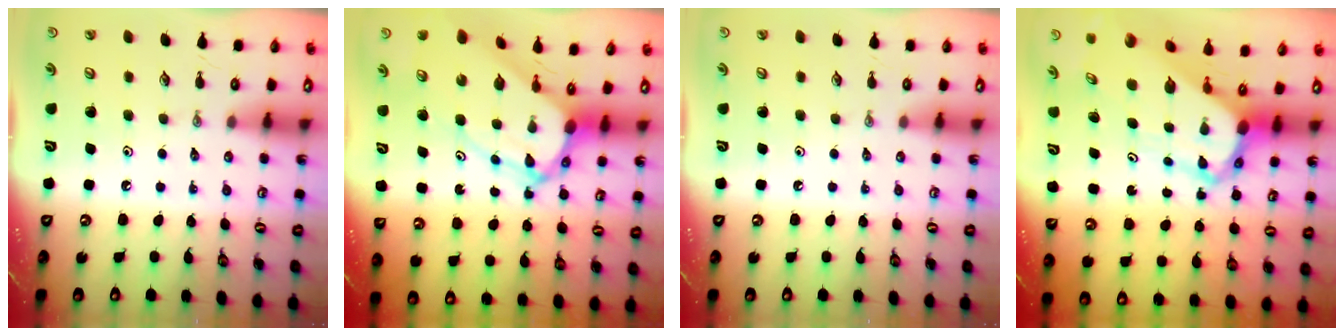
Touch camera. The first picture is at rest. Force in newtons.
{"total": 10.3, "press": 10.2, "slide": 1.0}
{"total": 0.0}
{"total": 7.0, "press": 7.0, "slide": 0.5}